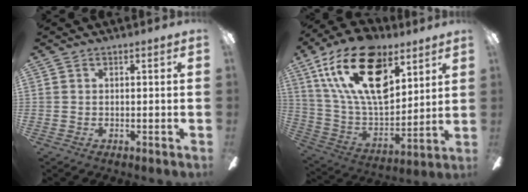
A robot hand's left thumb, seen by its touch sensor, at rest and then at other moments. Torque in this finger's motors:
{"motor_torque": [0.59, 1.05, 1.70, -1.07, 0.41]}